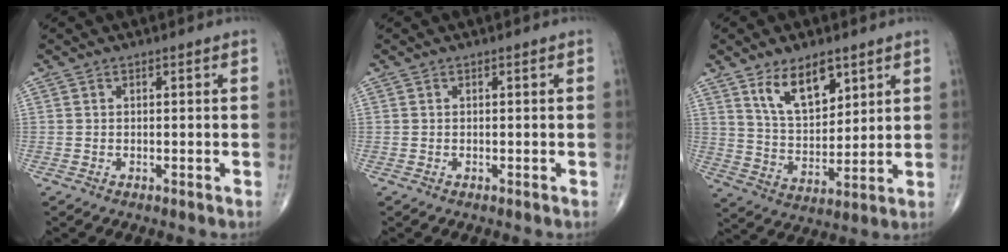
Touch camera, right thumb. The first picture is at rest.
{"total": 0.0}
{"total": 11.4, "force": [6.5, 5.7, 7.4], "torque": [-0.106, -0.043, 0.128]}